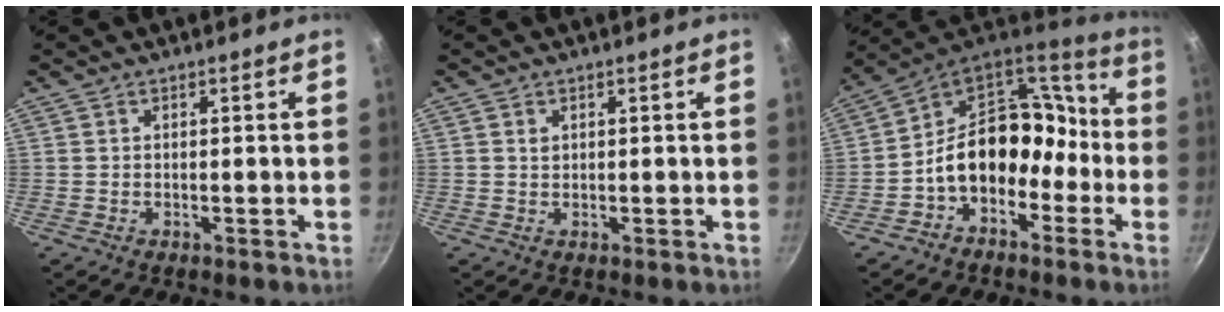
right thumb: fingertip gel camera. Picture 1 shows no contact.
{"total": 0.8, "force": [0.4, 0.6, 0.4], "torque": [-0.006, 0.000, 0.008]}
{"total": 15.4, "force": [-4.8, 11.8, 8.7], "torque": [-0.081, 0.084, -0.092]}